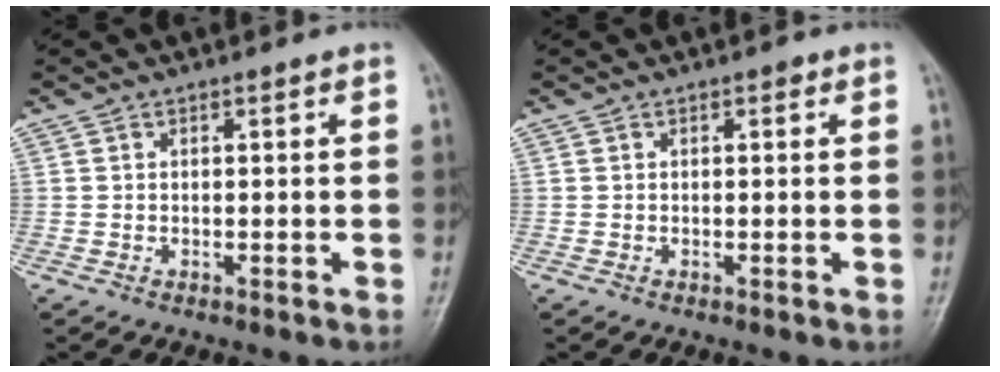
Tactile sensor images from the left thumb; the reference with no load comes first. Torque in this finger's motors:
{"motor_torque": [0.26, -0.05, 0.03, -0.24, 0.01]}